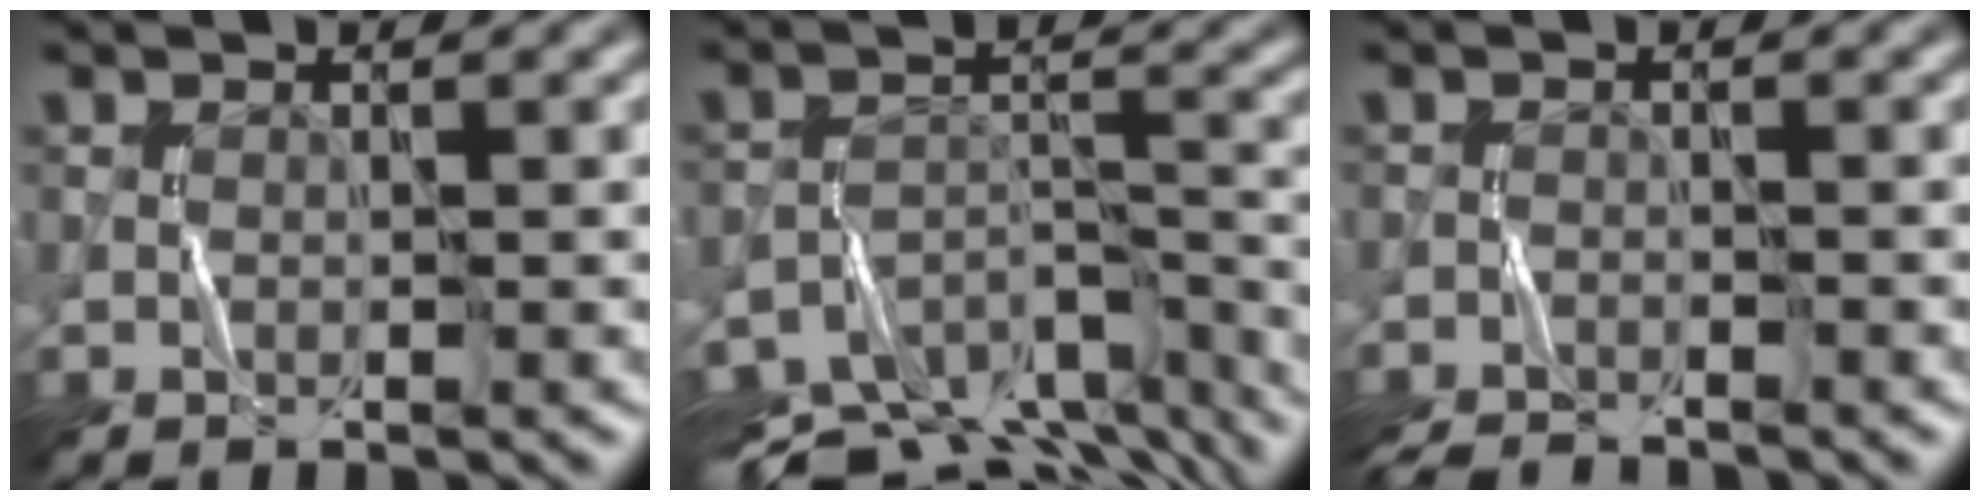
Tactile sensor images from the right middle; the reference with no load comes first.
{"total": 10.9, "force": [-9.2, 4.4, 4.0], "torque": [-0.066, 0.001, -0.118]}
{"total": 3.6, "force": [-3.6, 0.4, 0.6], "torque": [-0.019, -0.012, -0.065]}